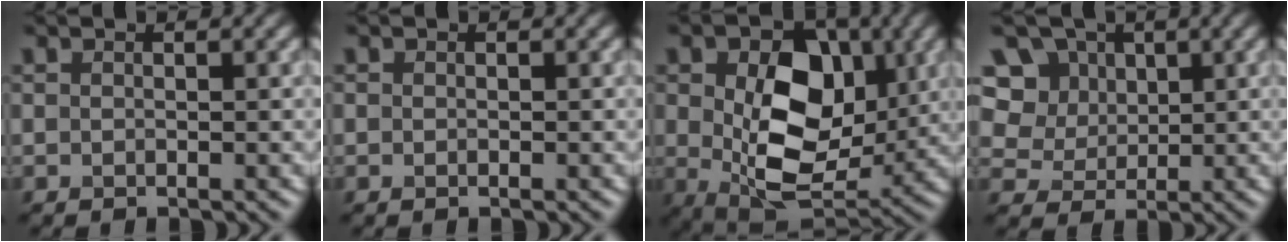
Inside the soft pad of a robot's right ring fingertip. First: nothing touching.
{"total": 0.0}
{"total": 11.2, "force": [0.8, 7.3, 8.4], "torque": [-0.137, -0.017, 0.020]}
{"total": 11.0, "force": [5.0, 8.6, 4.7], "torque": [-0.112, 0.026, 0.077]}